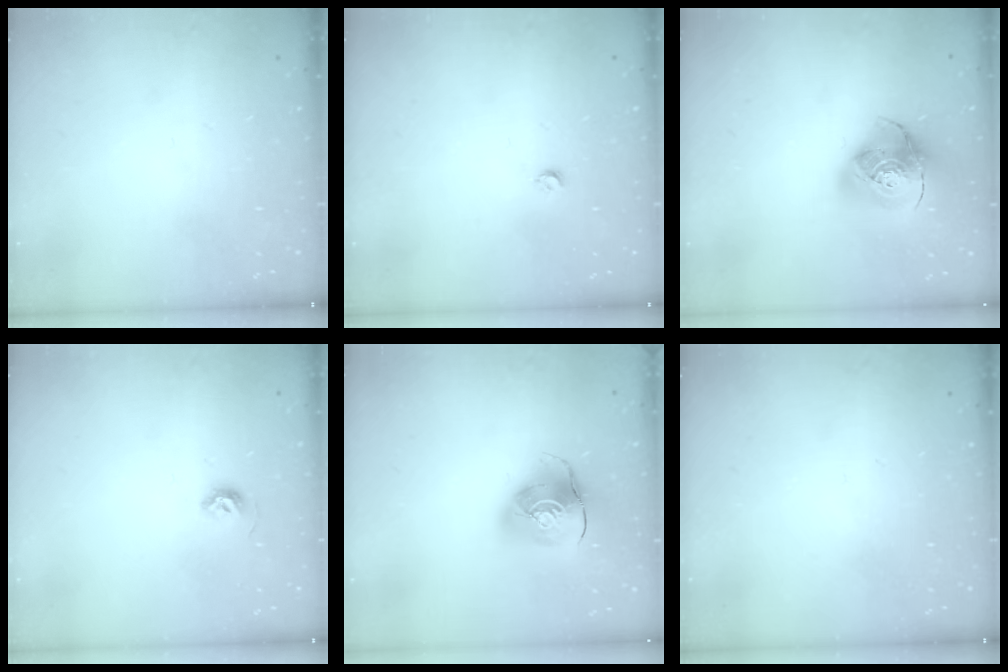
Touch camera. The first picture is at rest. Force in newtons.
{"total": 2.9, "press": 2.8, "slide": 0.5}
{"total": 15.3, "press": 15.2, "slide": 1.8}
{"total": 5.7, "press": 5.7, "slide": 0.7}
{"total": 10.6, "press": 10.5, "slide": 1.5}
{"total": 0.0}